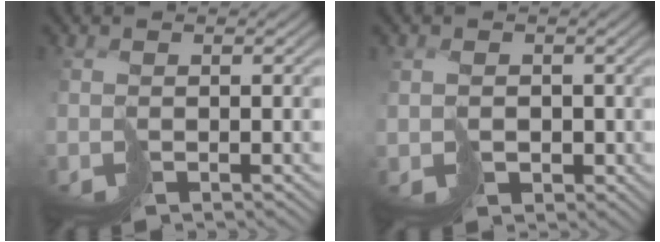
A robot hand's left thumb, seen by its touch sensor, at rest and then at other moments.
{"total": 3.1, "force": [-0.3, 3.0, 0.8], "torque": [-0.024, -0.011, -0.006]}